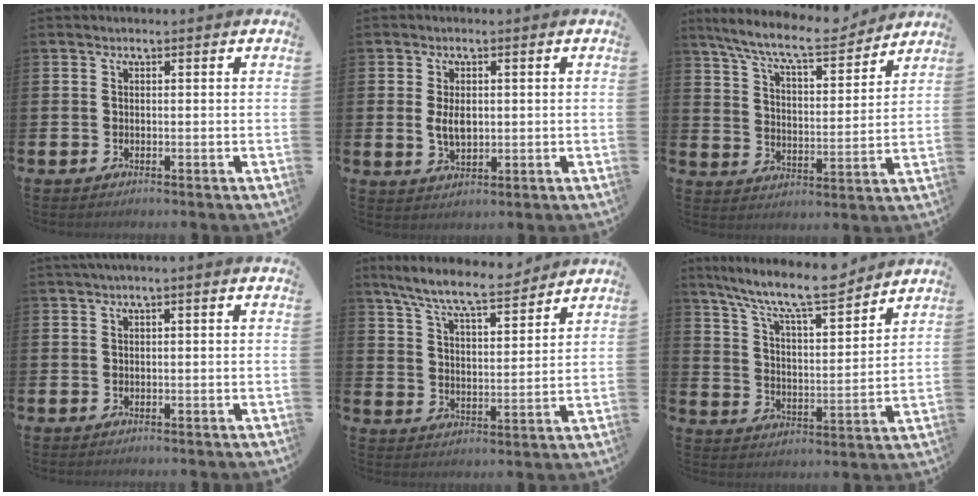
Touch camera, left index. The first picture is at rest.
{"total": 3.6, "force": [0.4, 2.1, 2.9], "torque": [-0.043, 0.000, 0.003]}
{"total": 9.6, "force": [8.7, 1.5, 3.8], "torque": [-0.103, -0.053, 0.152]}
{"total": 0.8, "force": [0.0, 0.0, 0.8], "torque": [-0.020, 0.001, 0.001]}
{"total": 8.5, "force": [7.8, 0.9, 3.4], "torque": [-0.096, -0.041, 0.139]}
{"total": 10.1, "force": [9.2, 1.2, 4.0], "torque": [-0.108, -0.062, 0.160]}